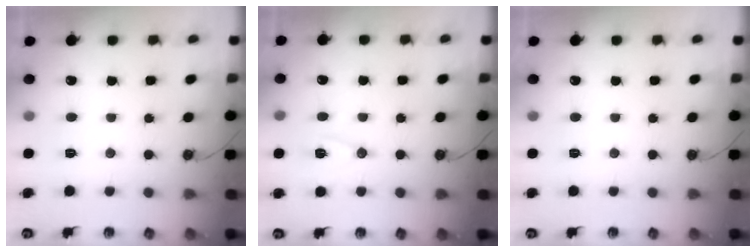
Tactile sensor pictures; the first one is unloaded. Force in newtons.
{"total": 8.2, "press": 7.4, "slide": 3.5}
{"total": 0.0}